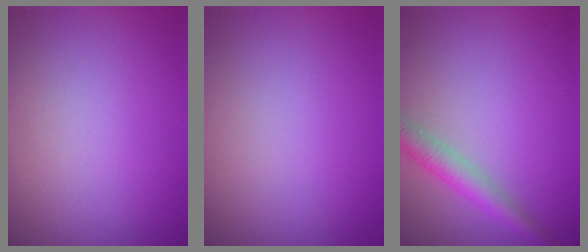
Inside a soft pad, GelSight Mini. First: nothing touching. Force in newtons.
{"total": 0.0}
{"total": 3.1, "press": 3.1, "slide": 0.1}